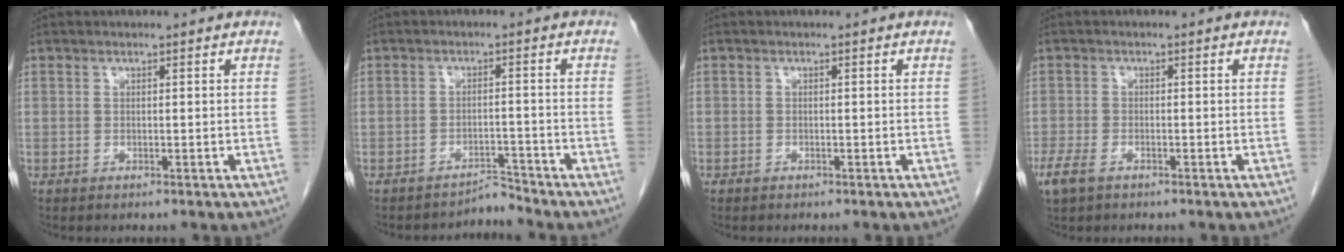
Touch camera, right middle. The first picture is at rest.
{"total": 2.8, "force": [-2.5, -0.4, -1.1], "torque": [0.029, -0.001, -0.036]}
{"total": 0.7, "force": [-0.4, 0.5, 0.0], "torque": [-0.007, 0.004, -0.011]}
{"total": 3.8, "force": [-2.3, 1.8, 2.4], "torque": [-0.056, -0.007, -0.040]}